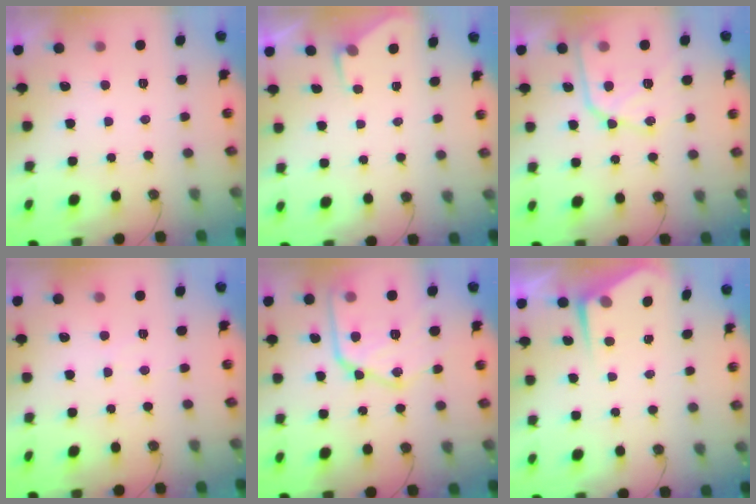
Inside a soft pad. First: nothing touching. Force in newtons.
{"total": 2.7, "press": 2.6, "slide": 0.5}
{"total": 14.7, "press": 14.7, "slide": 1.5}
{"total": 3.6, "press": 3.5, "slide": 0.6}
{"total": 21.5, "press": 21.4, "slide": 2.3}
{"total": 4.8, "press": 4.7, "slide": 0.4}